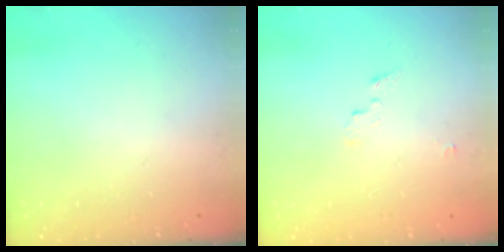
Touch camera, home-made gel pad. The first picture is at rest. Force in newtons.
{"total": 3.8, "press": 3.7, "slide": 0.4}